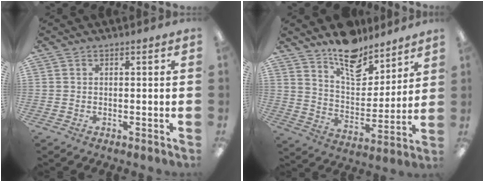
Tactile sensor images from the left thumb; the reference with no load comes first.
{"total": 14.2, "force": [11.7, 6.4, 4.8], "torque": [-0.074, -0.084, 0.215]}